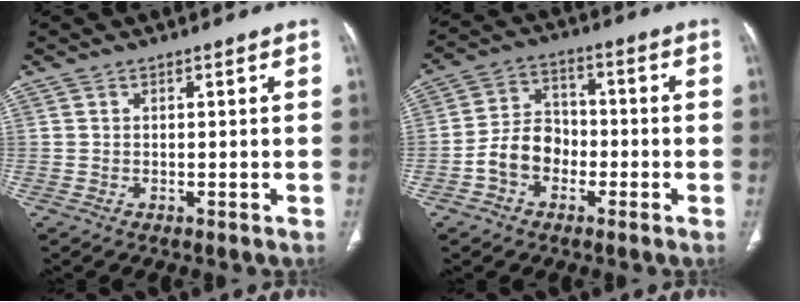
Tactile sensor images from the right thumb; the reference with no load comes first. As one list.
[{"total": 8.0, "force": [-2.7, 6.4, 4.1], "torque": [-0.056, 0.036, -0.058]}]